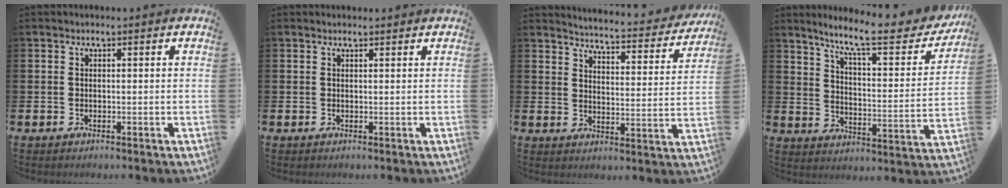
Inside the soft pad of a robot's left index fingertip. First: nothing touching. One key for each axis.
{"total": 0.7, "fx": 0.7, "fy": 0.1, "fz": 0.2, "tx": 0.004, "ty": -0.002, "tz": 0.011}
{"total": 4.4, "fx": 4.3, "fy": 0.3, "fz": 0.8, "tx": -0.032, "ty": -0.040, "tz": 0.066}
{"total": 10.4, "fx": 8.6, "fy": 1.7, "fz": 5.6, "tx": -0.119, "ty": -0.055, "tz": 0.136}